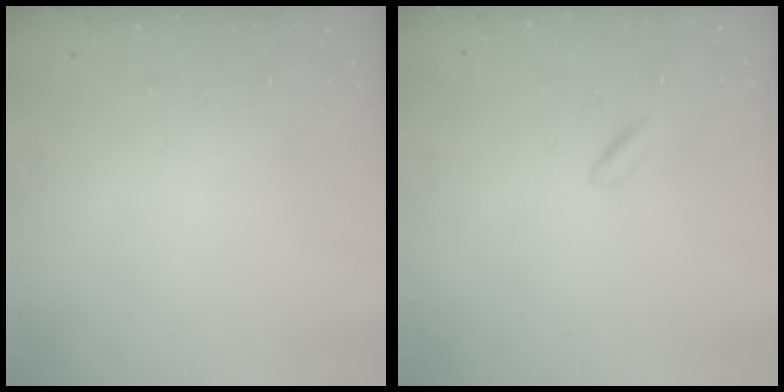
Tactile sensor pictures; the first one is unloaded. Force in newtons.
{"total": 0.9, "press": 0.6, "slide": 0.7}